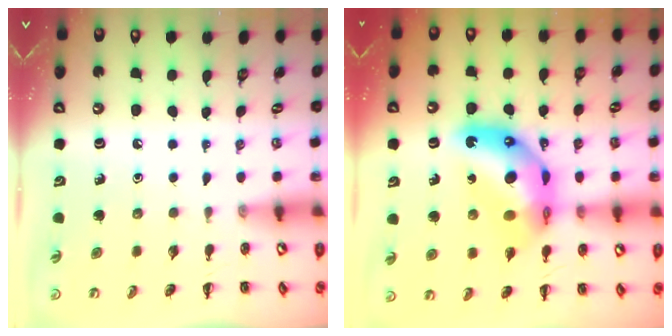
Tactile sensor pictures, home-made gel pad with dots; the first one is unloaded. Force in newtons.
{"total": 14.5, "press": 13.7, "slide": 4.5}